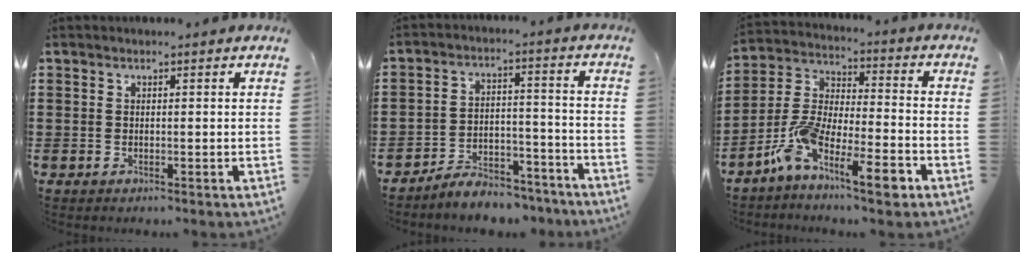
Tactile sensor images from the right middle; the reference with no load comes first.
{"total": 6.1, "force": [-6.0, 1.1, 0.9], "torque": [-0.011, 0.018, -0.117]}
{"total": 10.8, "force": [-7.3, 2.9, 7.5], "torque": [-0.157, 0.006, -0.143]}